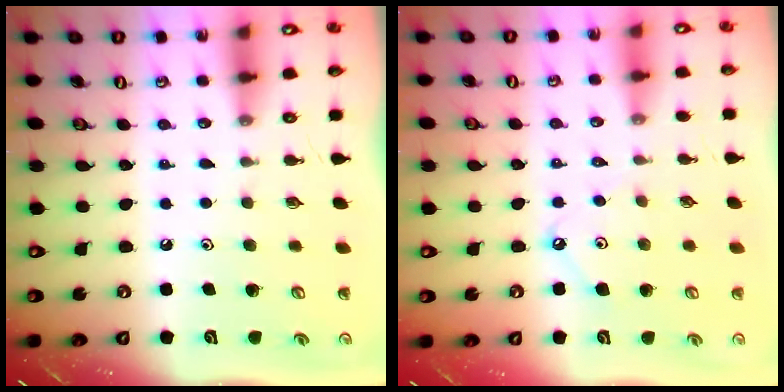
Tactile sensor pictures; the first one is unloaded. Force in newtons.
{"total": 4.4, "press": 4.3, "slide": 0.6}